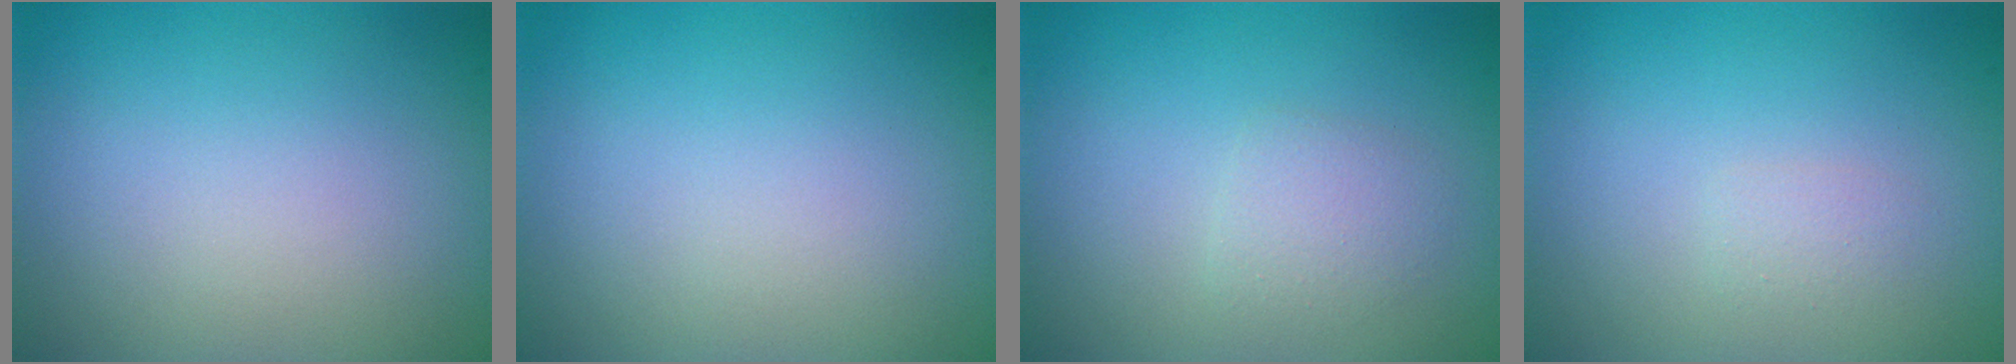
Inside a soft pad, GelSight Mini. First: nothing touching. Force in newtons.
{"total": 0.0}
{"total": 1.6, "press": 1.6, "slide": 0.1}
{"total": 0.7, "press": 0.7, "slide": 0.1}